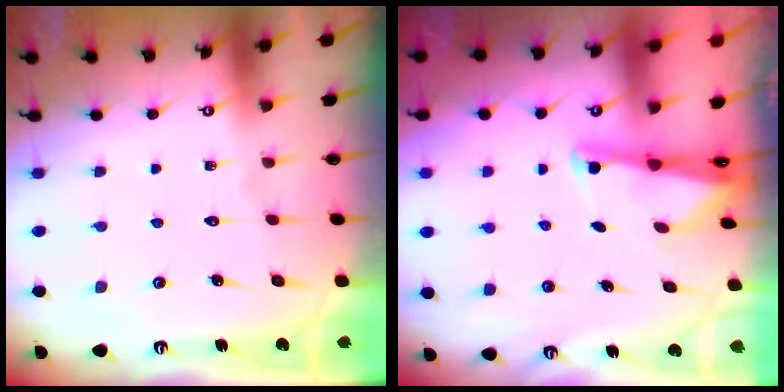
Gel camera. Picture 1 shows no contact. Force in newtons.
{"total": 1.7, "press": 1.7, "slide": 0.3}